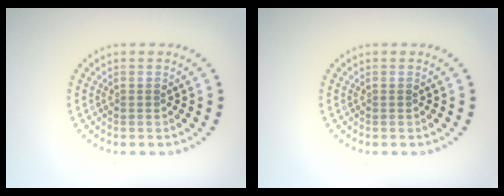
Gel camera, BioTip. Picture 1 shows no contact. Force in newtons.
{"total": 0.0}